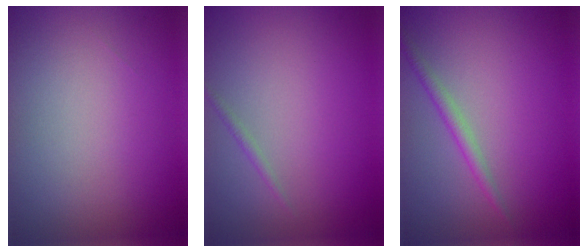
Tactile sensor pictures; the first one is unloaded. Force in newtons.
{"total": 0.7, "press": 0.7, "slide": 0.0}
{"total": 1.6, "press": 1.6, "slide": 0.1}